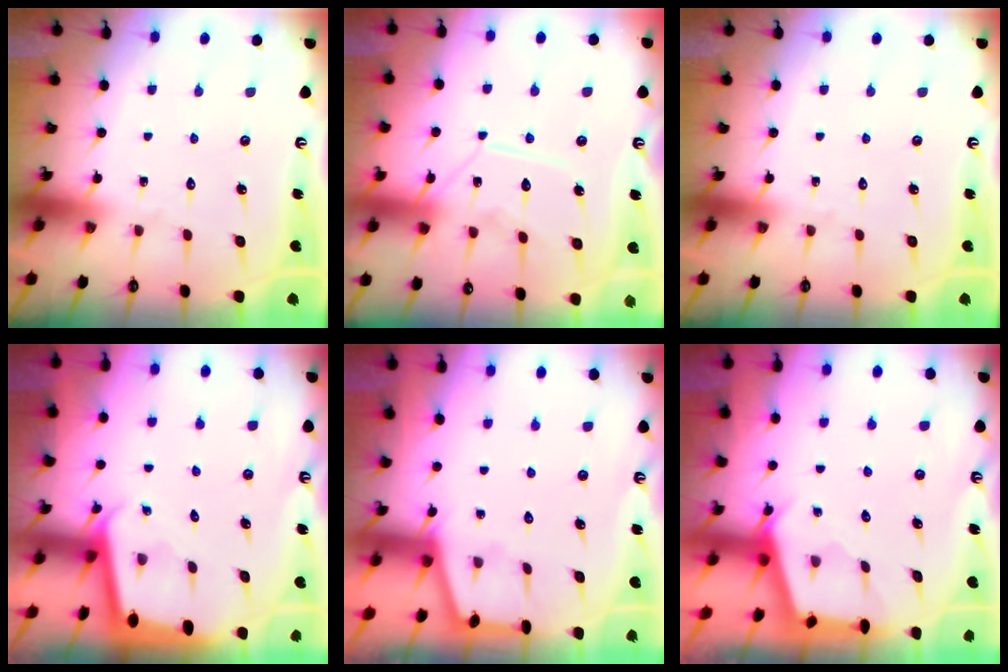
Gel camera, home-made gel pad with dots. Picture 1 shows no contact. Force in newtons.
{"total": 11.4, "press": 11.4, "slide": 1.2}
{"total": 0.0}
{"total": 1.7, "press": 1.7, "slide": 0.0}
{"total": 1.5, "press": 1.5, "slide": 0.2}
{"total": 2.7, "press": 2.7, "slide": 0.3}